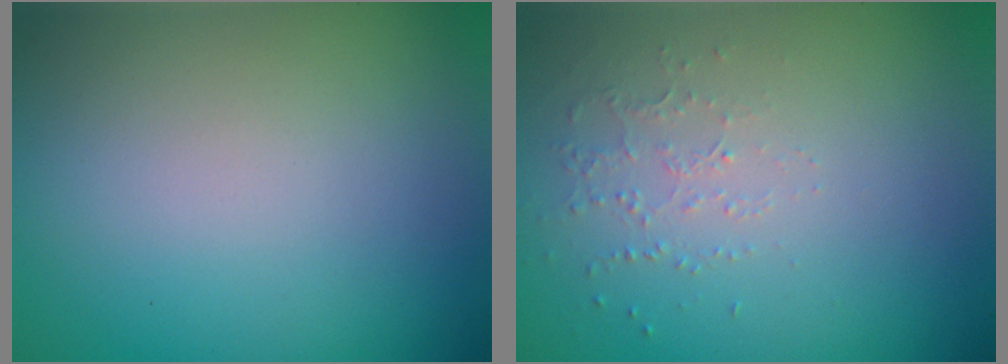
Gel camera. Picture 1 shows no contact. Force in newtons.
{"total": 1.0, "press": 0.6, "slide": 0.8}